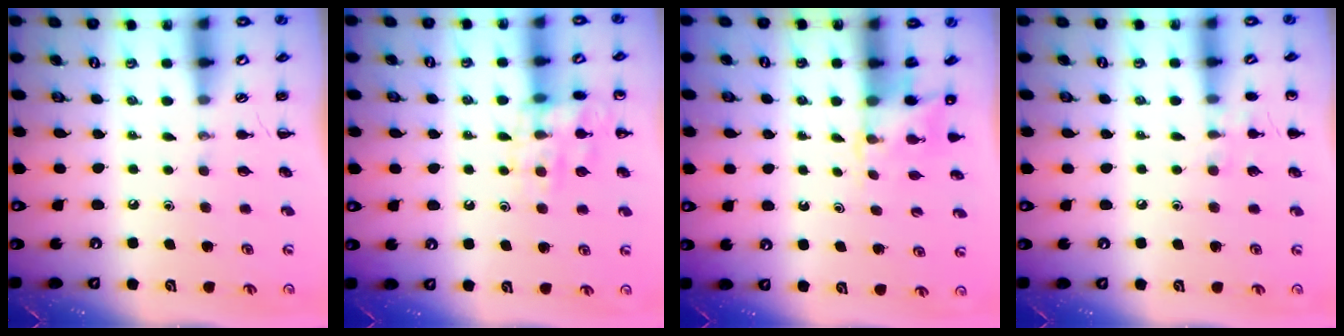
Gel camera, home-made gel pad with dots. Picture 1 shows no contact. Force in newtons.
{"total": 12.0, "press": 12.0, "slide": 0.6}
{"total": 3.6, "press": 3.6, "slide": 0.7}
{"total": 6.0, "press": 5.7, "slide": 1.7}